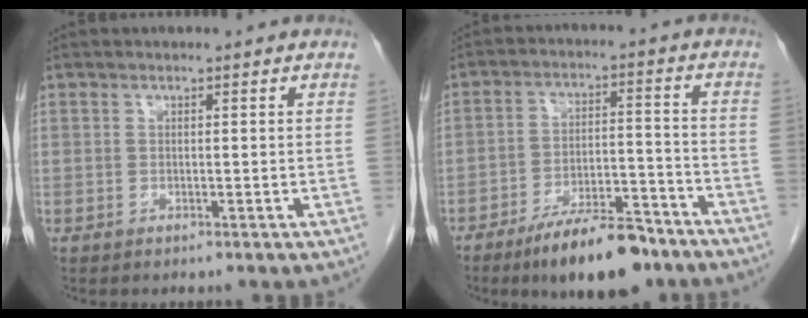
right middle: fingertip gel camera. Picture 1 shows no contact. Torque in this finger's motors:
{"motor_torque": [1.25, -0.89, 0.12, 0.04]}